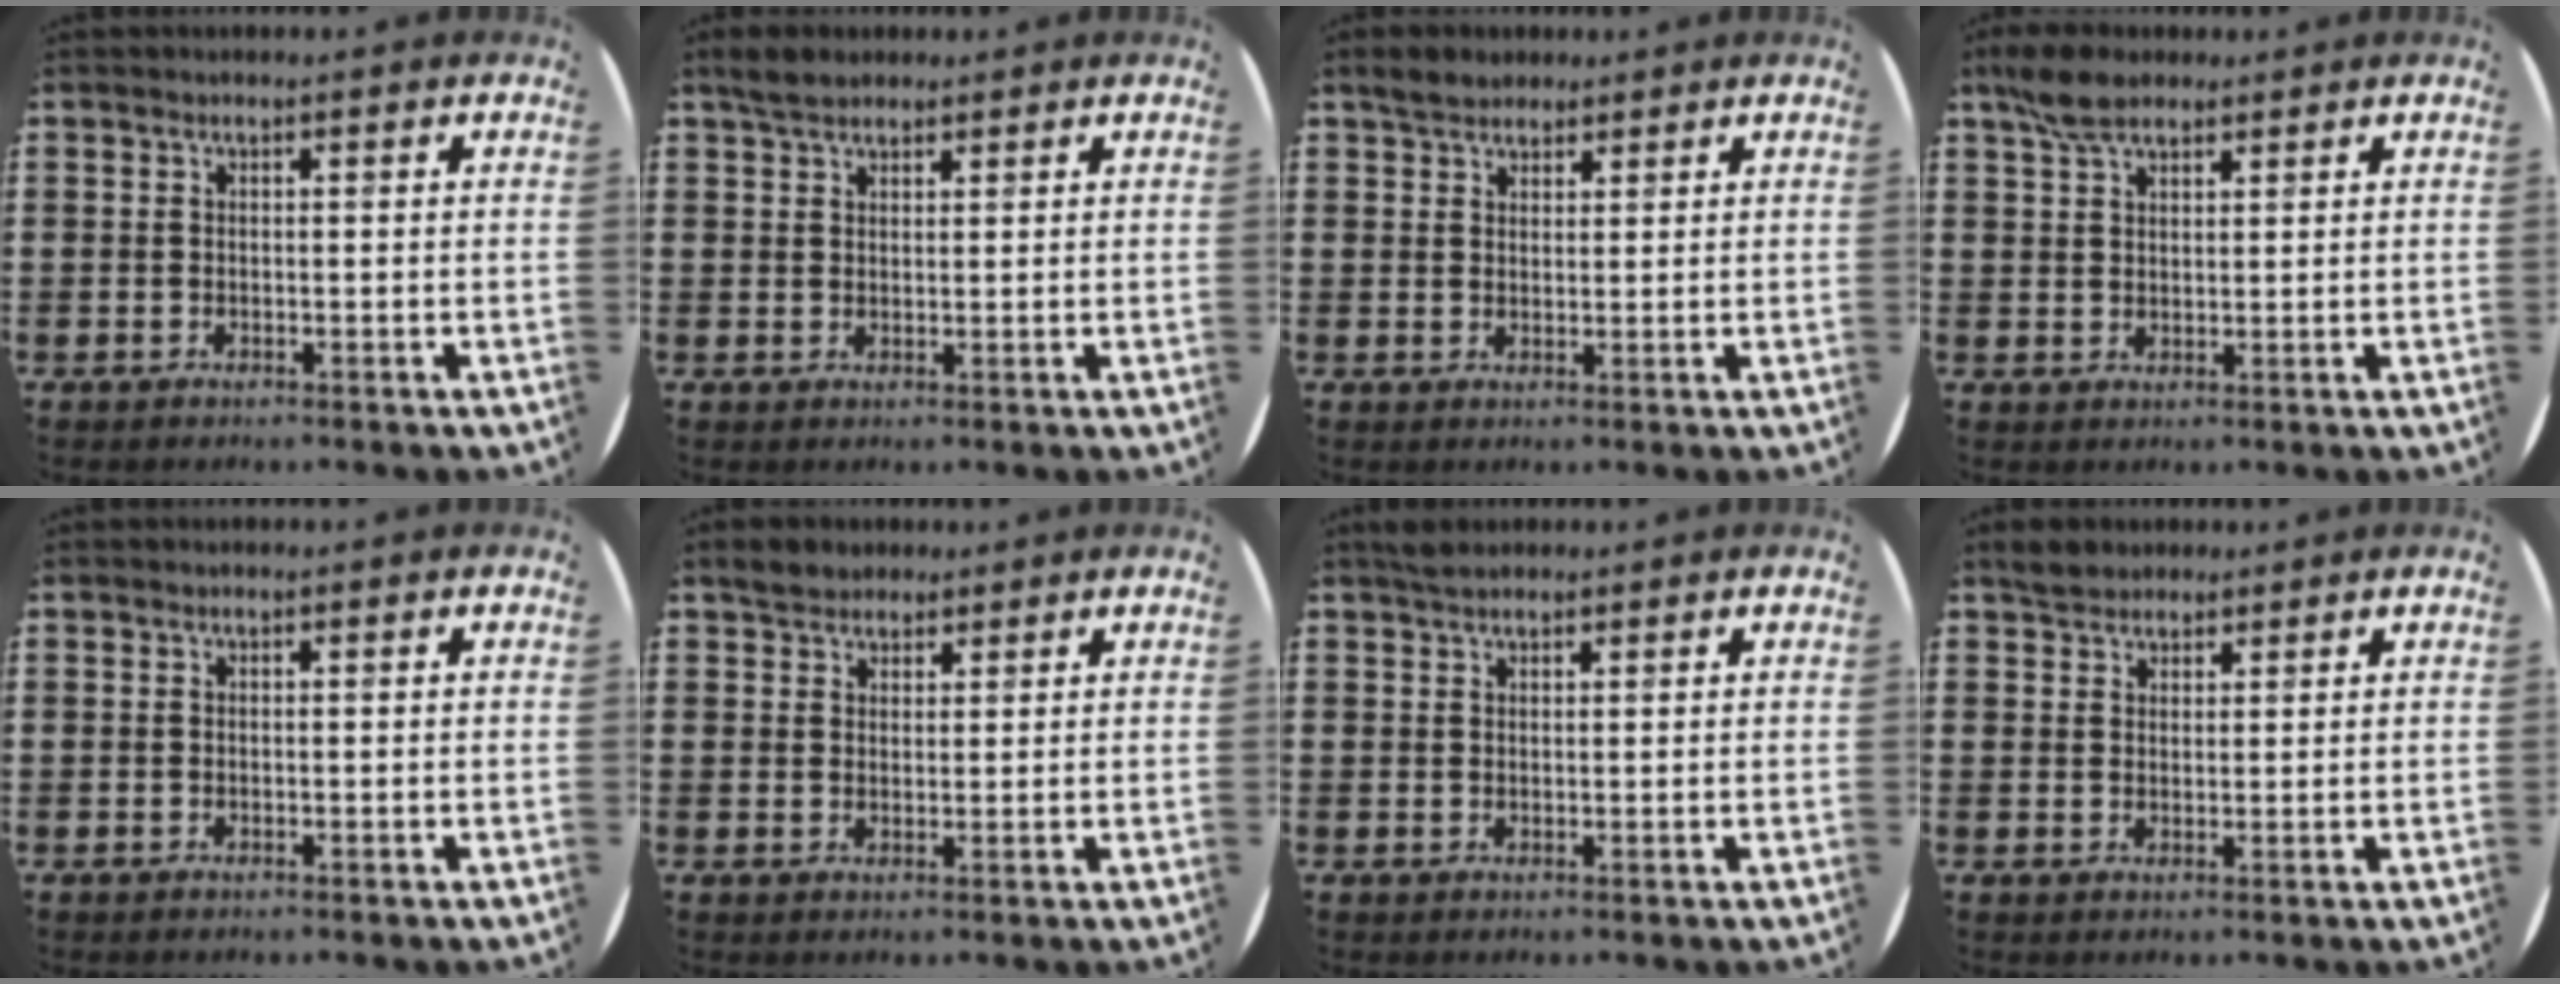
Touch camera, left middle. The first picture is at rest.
{"total": 2.7, "force": [2.3, 1.0, 0.8], "torque": [-0.014, 0.004, 0.042]}
{"total": 2.7, "force": [2.4, 1.2, 0.3], "torque": [-0.004, 0.004, 0.046]}
{"total": 4.8, "force": [3.7, 2.0, 2.3], "torque": [-0.045, -0.001, 0.068]}
{"total": 0.0}
{"total": 2.6, "force": [2.3, 1.3, 0.1], "torque": [0.000, 0.004, 0.045]}
{"total": 1.6, "force": [1.4, 0.5, 0.5], "torque": [-0.004, 0.000, 0.025]}
{"total": 2.6, "force": [2.4, 1.1, 0.1], "torque": [0.001, 0.004, 0.046]}